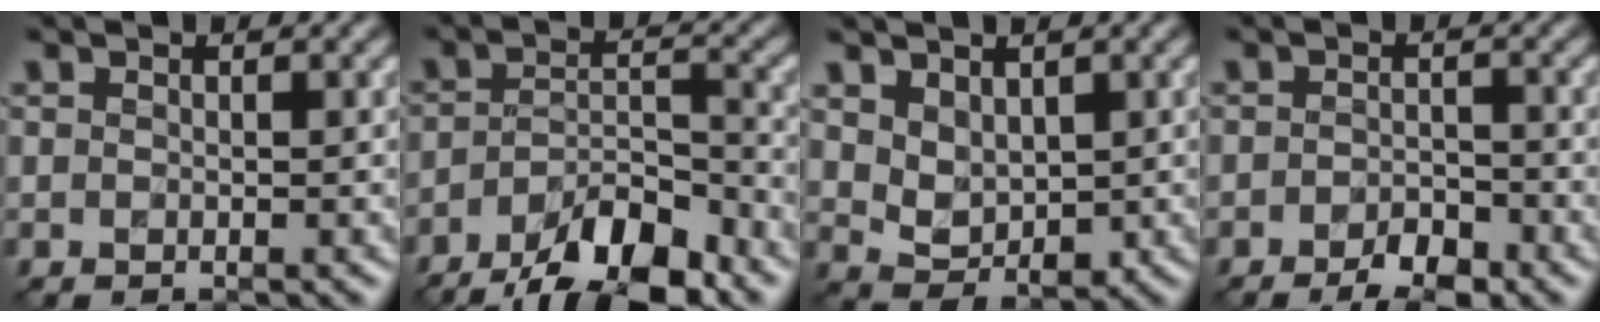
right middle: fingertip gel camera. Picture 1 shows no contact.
{"total": 8.7, "force": [-6.0, 2.7, 5.6], "torque": [-0.091, 0.000, -0.103]}
{"total": 3.0, "force": [1.4, 2.0, 1.8], "torque": [-0.036, -0.008, 0.031]}
{"total": 3.5, "force": [-2.3, 1.4, 2.2], "torque": [-0.032, -0.001, -0.039]}